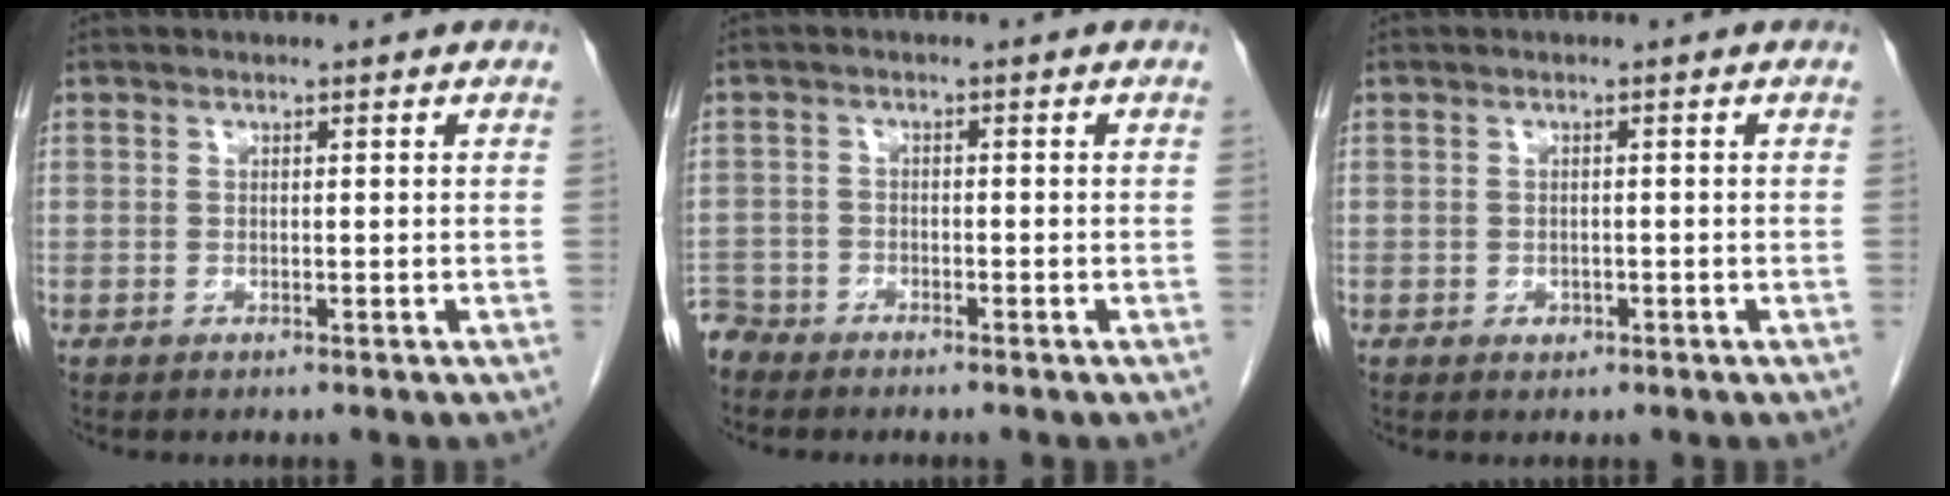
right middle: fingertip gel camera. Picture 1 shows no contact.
{"total": 3.1, "force": [-3.0, 0.9, -0.4], "torque": [0.007, -0.003, -0.058]}
{"total": 0.9, "force": [-0.4, 0.8, 0.4], "torque": [-0.007, 0.003, -0.001]}